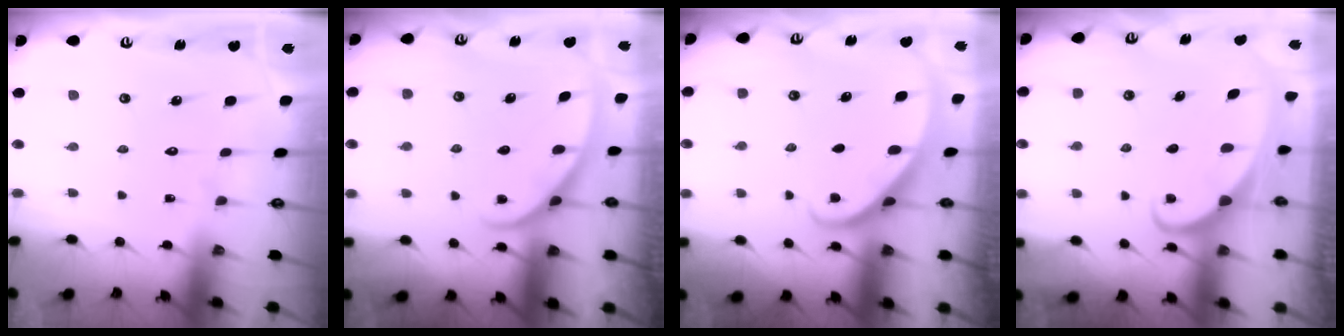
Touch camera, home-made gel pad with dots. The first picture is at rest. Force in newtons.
{"total": 2.4, "press": 2.4, "slide": 0.4}
{"total": 2.2, "press": 2.2, "slide": 0.1}
{"total": 2.0, "press": 2.0, "slide": 0.2}